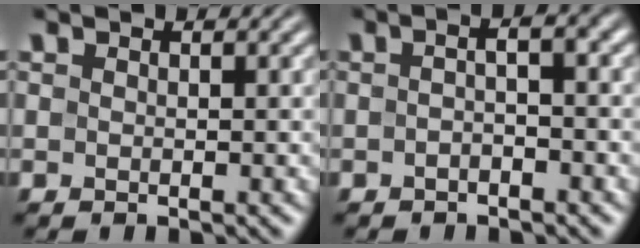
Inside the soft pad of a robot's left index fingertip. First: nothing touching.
{"total": 2.6, "force": [-0.4, 0.6, 2.5], "torque": [-0.041, 0.005, -0.011]}